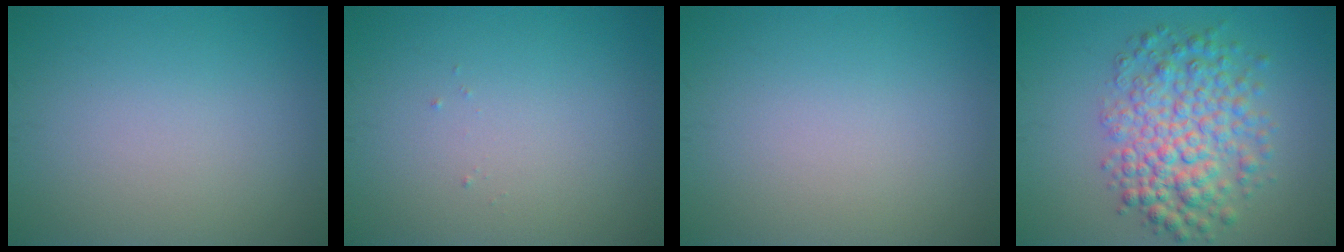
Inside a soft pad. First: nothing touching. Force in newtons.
{"total": 0.0}
{"total": 0.0}
{"total": 6.5, "press": 6.5, "slide": 0.2}